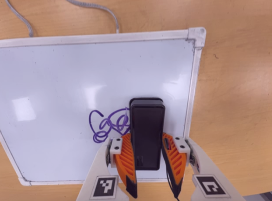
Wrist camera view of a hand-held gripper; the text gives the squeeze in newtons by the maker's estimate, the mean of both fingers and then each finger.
{"total": 12.3, "left": 13.4, "right": 11.2}